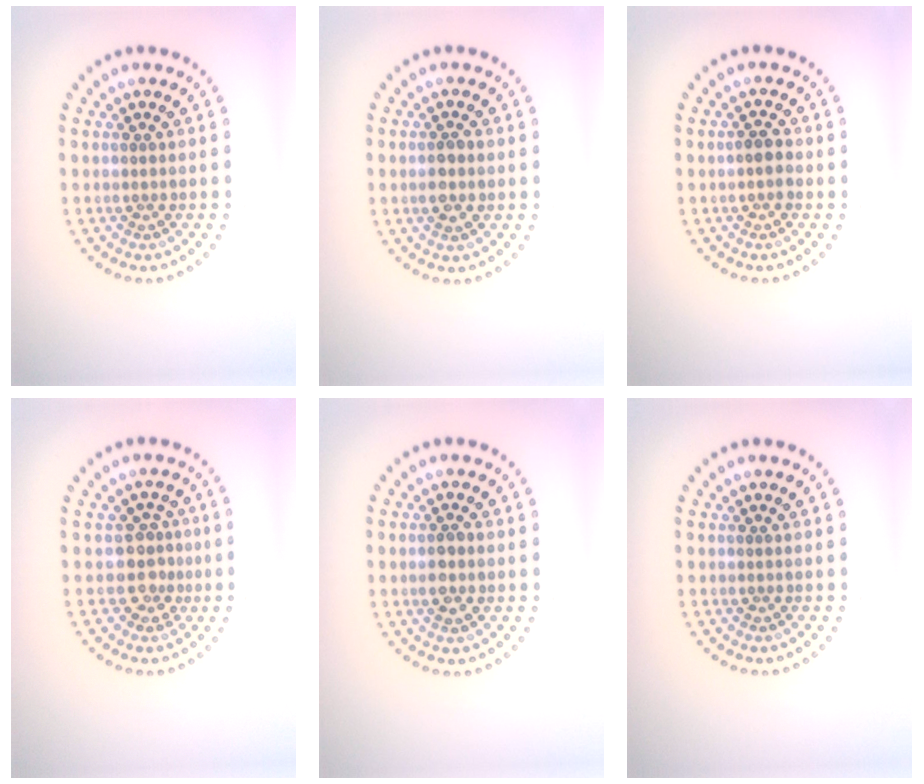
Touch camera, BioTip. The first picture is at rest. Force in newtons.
{"total": 1.9, "press": 1.9, "slide": 0.4}
{"total": 1.5, "press": 1.3, "slide": 0.6}
{"total": 2.5, "press": 1.9, "slide": 1.6}
{"total": 1.9, "press": 1.9, "slide": 0.4}
{"total": 0.0}